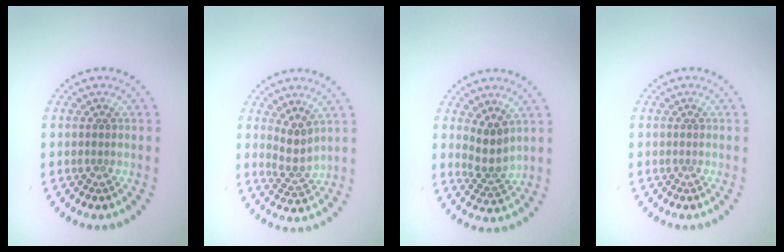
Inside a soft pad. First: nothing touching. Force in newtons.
{"total": 2.2, "press": 1.7, "slide": 1.5}
{"total": 2.5, "press": 2.0, "slide": 1.5}
{"total": 0.0}